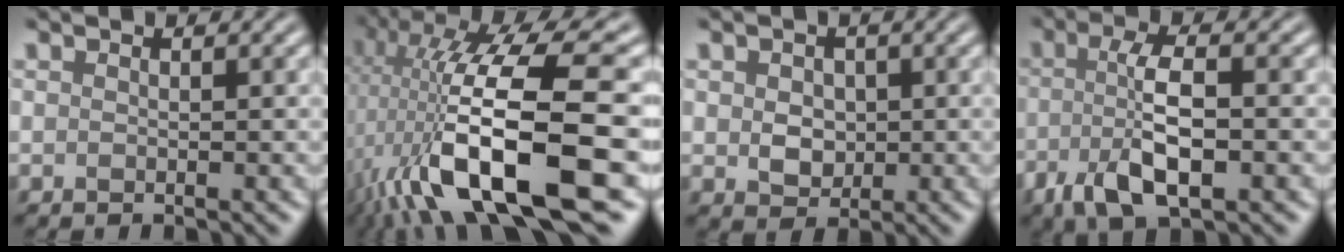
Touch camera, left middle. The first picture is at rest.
{"total": 15.4, "force": [-2.9, 4.5, 14.5], "torque": [-0.262, 0.012, -0.049]}
{"total": 2.8, "force": [0.2, 2.2, 1.8], "torque": [-0.032, -0.001, 0.002]}
{"total": 5.9, "force": [-2.0, 1.7, 5.3], "torque": [-0.105, 0.002, -0.039]}